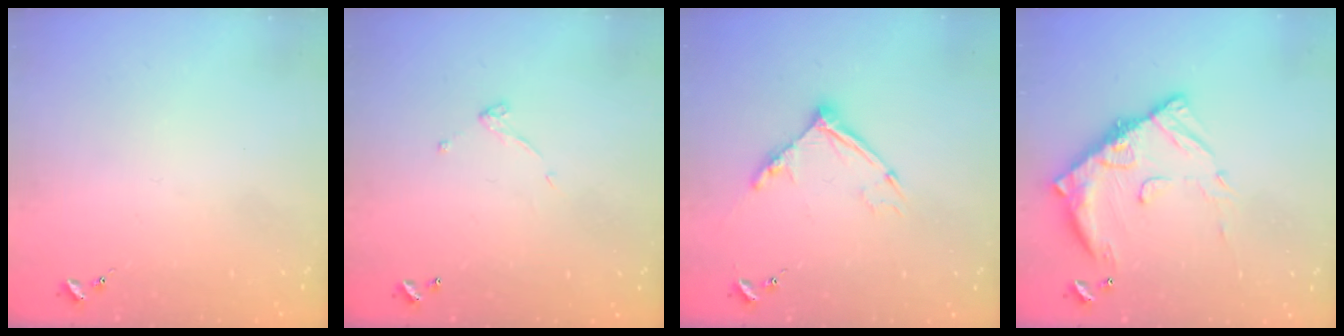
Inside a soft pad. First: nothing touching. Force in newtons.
{"total": 4.4, "press": 4.4, "slide": 0.2}
{"total": 12.8, "press": 12.7, "slide": 1.2}
{"total": 14.4, "press": 14.4, "slide": 1.3}